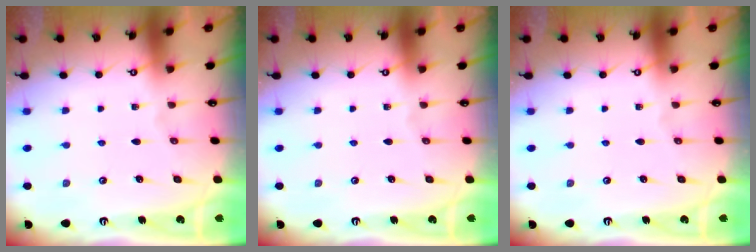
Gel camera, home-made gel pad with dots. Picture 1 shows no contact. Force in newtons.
{"total": 0.0}
{"total": 0.0}